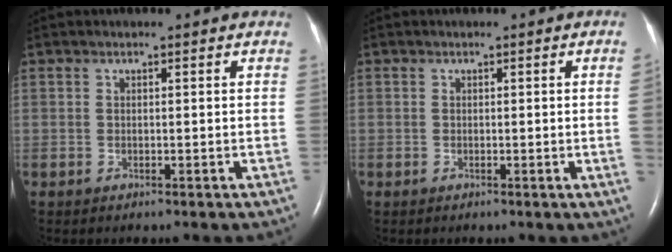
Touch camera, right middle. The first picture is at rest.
{"total": 1.9, "force": [-0.2, -0.9, 1.7], "torque": [-0.020, -0.001, -0.002]}